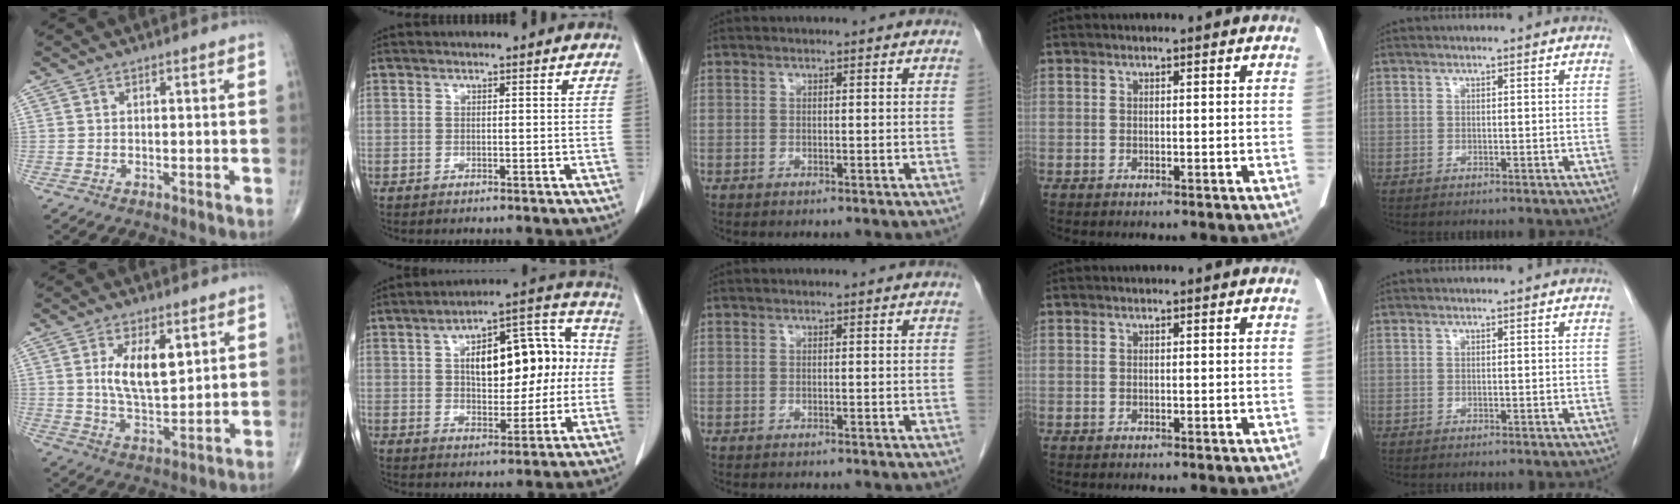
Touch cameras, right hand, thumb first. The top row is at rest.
{"thumb": {"total": 10.2, "force": [3.1, 4.9, 8.5], "torque": [-0.131, -0.020, 0.061]}, "index": {"total": 16.9, "force": [1.3, 7.4, 15.1], "torque": [-0.224, 0.049, 0.027]}, "middle": {"total": 2.9, "force": [-2.6, 0.6, 1.2], "torque": [-0.017, -0.004, -0.027]}}